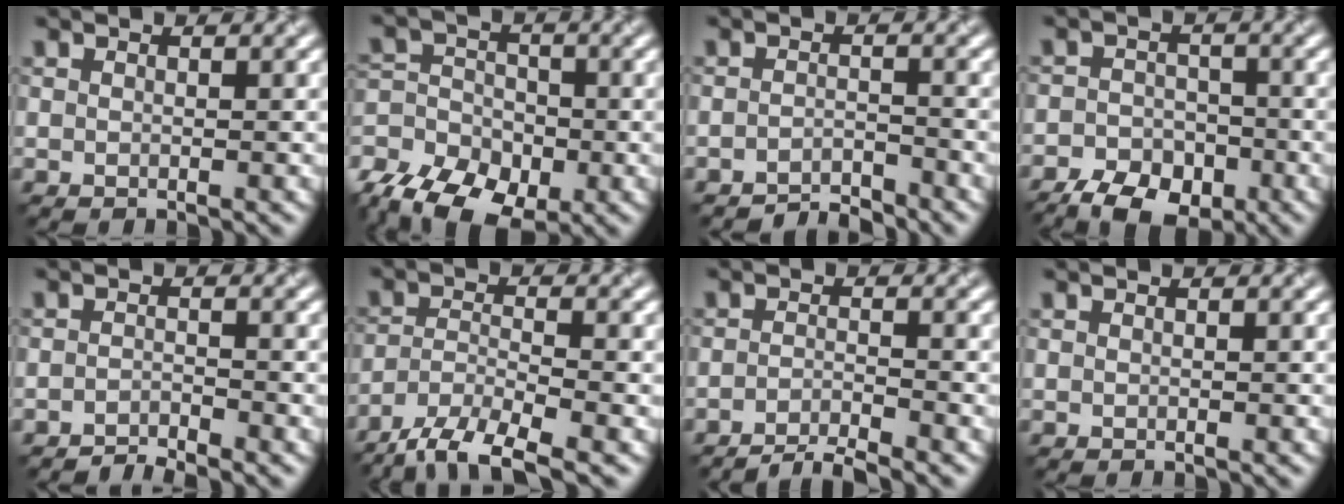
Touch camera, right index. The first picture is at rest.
{"total": 9.8, "force": [-6.0, 6.3, 4.5], "torque": [-0.068, -0.010, -0.096]}
{"total": 2.5, "force": [-2.5, 0.3, 0.5], "torque": [-0.002, 0.004, -0.047]}
{"total": 7.2, "force": [-5.1, 4.2, 2.9], "torque": [-0.031, -0.014, -0.078]}
{"total": 1.7, "force": [-1.6, 0.1, 0.4], "torque": [-0.002, 0.003, -0.034]}
{"total": 7.1, "force": [-5.6, 1.8, 4.0], "torque": [-0.075, -0.009, -0.106]}
{"total": 3.3, "force": [-2.8, 0.5, 1.6], "torque": [-0.016, 0.000, -0.059]}
{"total": 0.0}